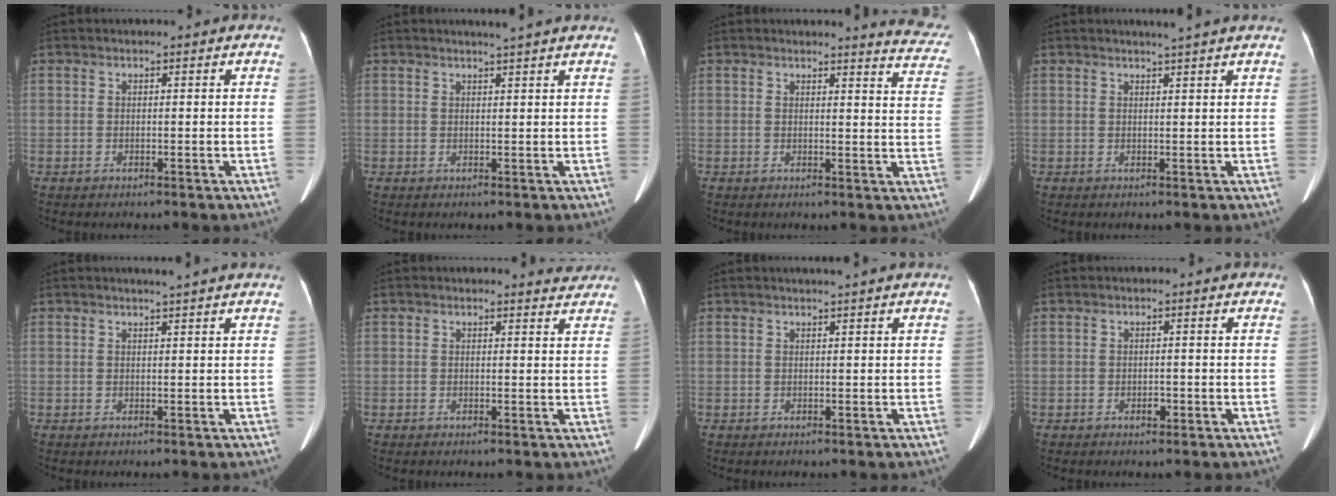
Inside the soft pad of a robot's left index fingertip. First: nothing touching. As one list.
[{"total": 3.7, "force": [3.2, -0.8, 1.7], "torque": [-0.022, 0.006, 0.036]}, {"total": 7.8, "force": [7.8, 0.2, 1.0], "torque": [0.006, -0.065, 0.054]}, {"total": 3.5, "force": [3.0, -0.8, 1.6], "torque": [-0.020, 0.005, 0.036]}, {"total": 2.4, "force": [2.1, -0.7, 1.0], "torque": [-0.015, 0.001, 0.028]}, {"total": 2.0, "force": [2.0, 0.2, -0.2], "torque": [-0.003, -0.013, 0.011]}, {"total": 1.6, "force": [1.3, -0.6, 0.7], "torque": [-0.012, -0.001, 0.027]}, {"total": 0.9, "force": [-0.5, 0.6, 0.6], "torque": [-0.013, 0.000, -0.004]}]